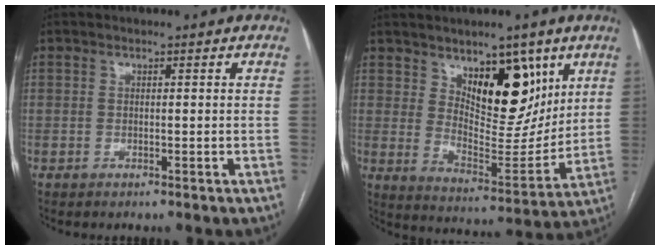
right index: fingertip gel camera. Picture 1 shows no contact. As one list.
[{"total": 12.7, "force": [6.4, 5.6, 9.4], "torque": [-0.135, -0.010, 0.117]}]